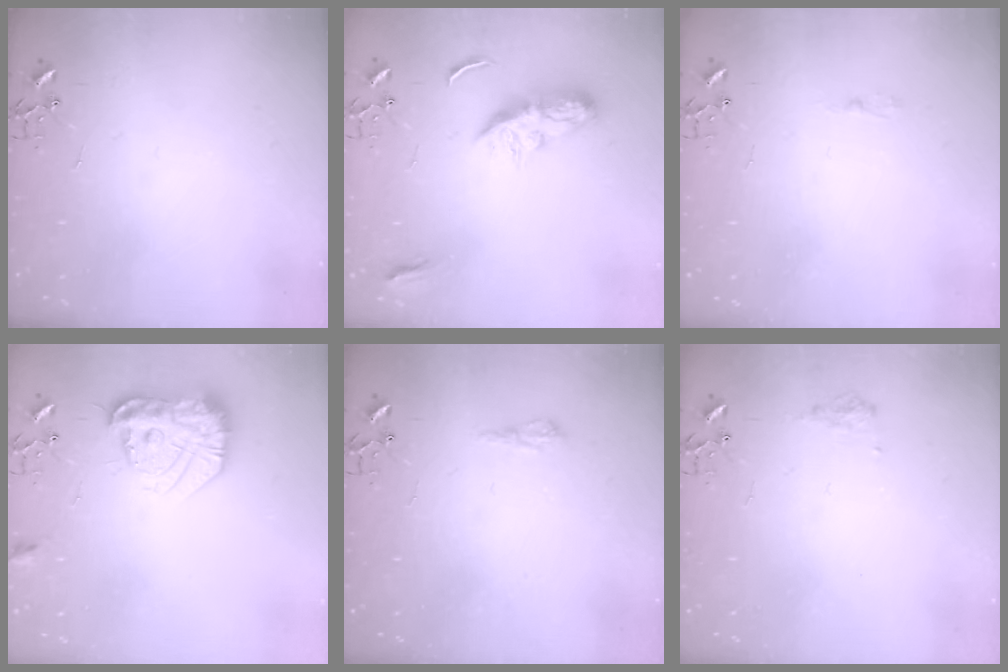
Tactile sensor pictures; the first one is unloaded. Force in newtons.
{"total": 8.7, "press": 8.7, "slide": 0.4}
{"total": 2.5, "press": 2.5, "slide": 0.3}
{"total": 17.6, "press": 17.6, "slide": 1.3}
{"total": 6.1, "press": 6.1, "slide": 0.7}
{"total": 6.9, "press": 6.8, "slide": 1.0}